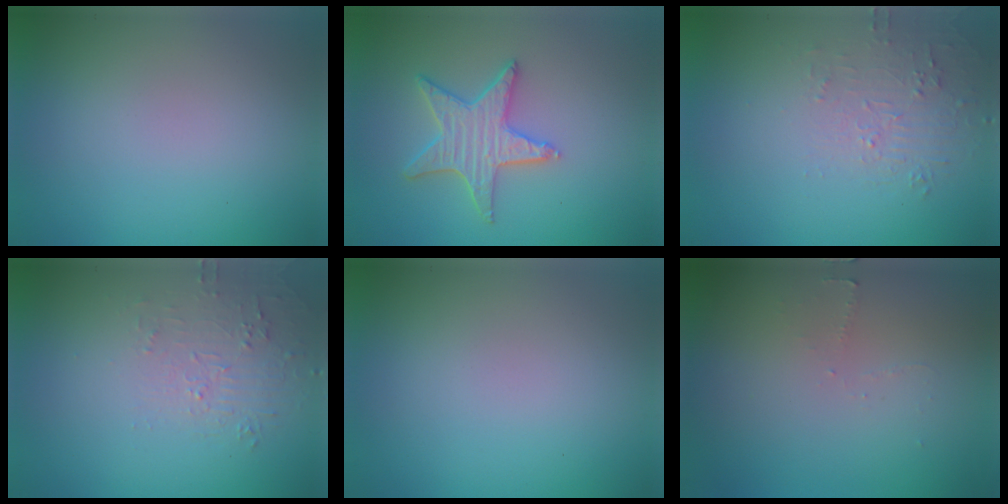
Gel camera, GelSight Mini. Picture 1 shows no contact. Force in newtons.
{"total": 3.9, "press": 3.5, "slide": 1.6}
{"total": 1.7, "press": 0.5, "slide": 1.7}
{"total": 1.7, "press": 0.5, "slide": 1.7}
{"total": 0.0}
{"total": 0.9, "press": 0.8, "slide": 0.3}